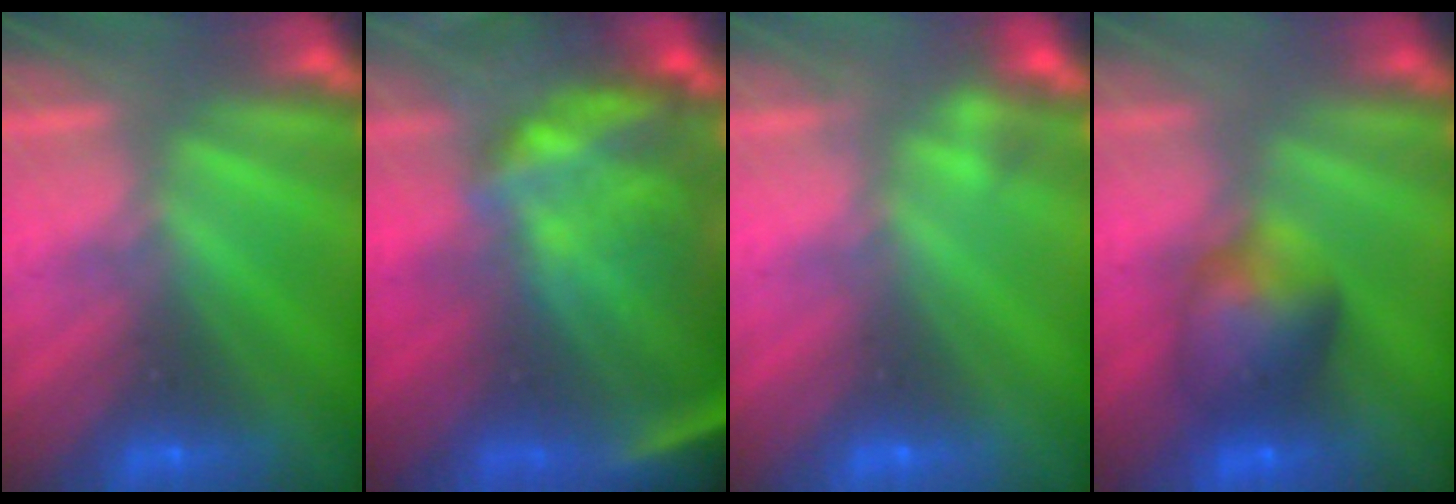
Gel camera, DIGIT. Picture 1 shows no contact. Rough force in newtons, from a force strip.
{"total": 11.8}
{"total": 2.1}
{"total": 6.0}